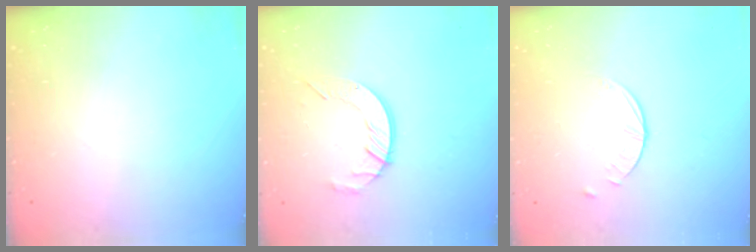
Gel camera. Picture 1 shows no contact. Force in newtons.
{"total": 8.7, "press": 8.6, "slide": 0.8}
{"total": 0.9, "press": 0.9, "slide": 0.1}